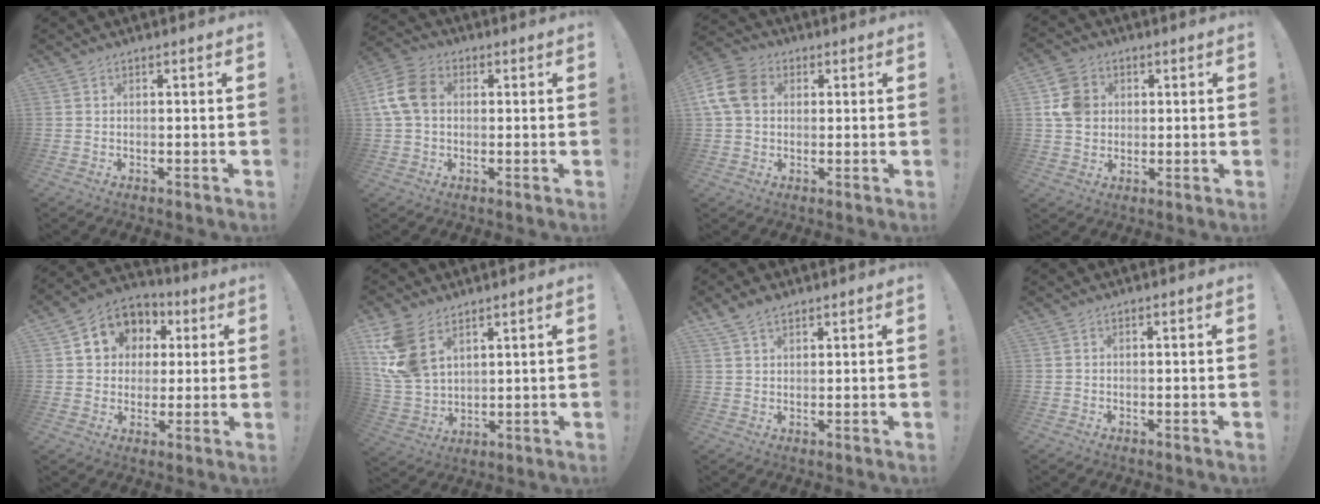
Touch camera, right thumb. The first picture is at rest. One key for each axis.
{"total": 11.1, "fx": 1.5, "fy": 7.9, "fz": 7.7, "tx": -0.163, "ty": 0.010, "tz": 0.031}
{"total": 11.5, "fx": 2.3, "fy": 8.6, "fz": 7.2, "tx": -0.146, "ty": 0.006, "tz": 0.047}
{"total": 9.7, "fx": 1.8, "fy": 8.5, "fz": 4.5, "tx": -0.082, "ty": 0.006, "tz": 0.039}
{"total": 9.9, "fx": 2.6, "fy": 8.9, "fz": 3.3, "tx": -0.045, "ty": -0.011, "tz": 0.055}
{"total": 13.0, "fx": 6.6, "fy": 8.2, "fz": 7.7, "tx": -0.160, "ty": -0.032, "tz": 0.133}
{"total": 4.4, "fx": 3.3, "fy": 2.2, "fz": 1.8, "tx": -0.041, "ty": -0.012, "tz": 0.065}
{"total": 0.0}